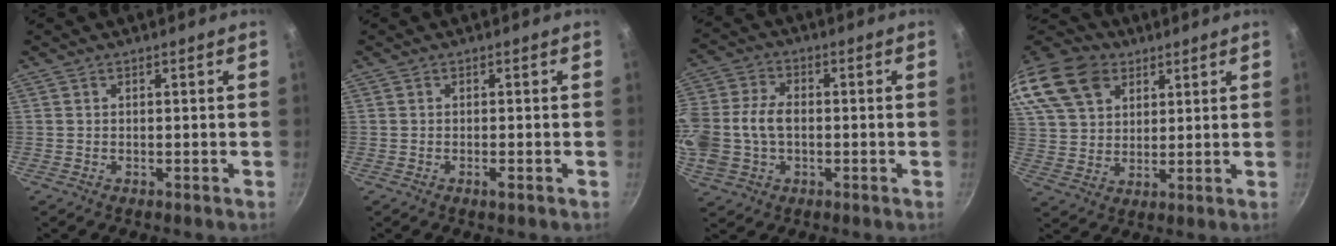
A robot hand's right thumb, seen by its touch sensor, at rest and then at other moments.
{"total": 0.9, "force": [-0.5, 0.1, 0.7], "torque": [-0.021, 0.001, -0.009]}
{"total": 15.0, "force": [-1.1, 10.9, 10.3], "torque": [-0.232, 0.030, -0.024]}
{"total": 21.4, "force": [12.3, 14.6, 9.8], "torque": [-0.223, 0.010, 0.235]}